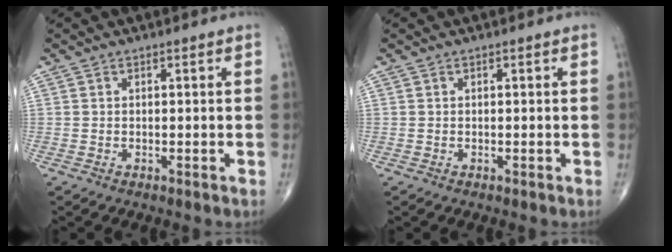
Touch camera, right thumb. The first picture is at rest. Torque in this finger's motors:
{"motor_torque": [0.00, -0.01, 0.13, 0.13, 0.01]}